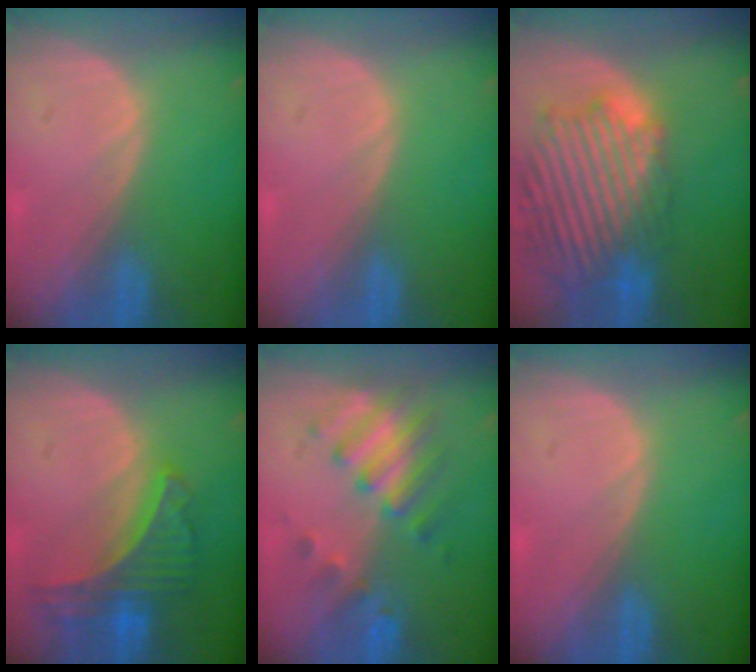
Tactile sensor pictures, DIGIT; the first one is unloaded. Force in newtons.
{"total": 0.0}
{"total": 14.1, "press": 12.0, "slide": 7.3}
{"total": 7.8, "press": 6.9, "slide": 3.6}
{"total": 7.2, "press": 6.8, "slide": 2.3}
{"total": 0.0}